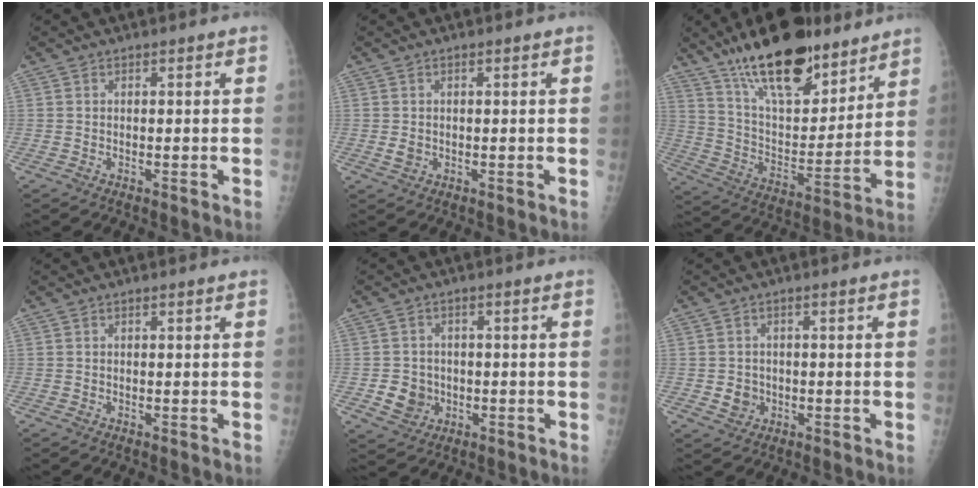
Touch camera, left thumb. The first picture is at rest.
{"total": 1.7, "force": [0.0, 1.3, 1.0], "torque": [-0.014, -0.001, 0.004]}
{"total": 23.6, "force": [16.6, 9.2, 14.0], "torque": [-0.187, -0.075, 0.279]}
{"total": 0.0}
{"total": 5.4, "force": [-1.1, 4.9, 2.0], "torque": [-0.010, 0.007, -0.011]}
{"total": 3.2, "force": [-0.6, 2.9, 1.2], "torque": [-0.003, 0.004, -0.004]}